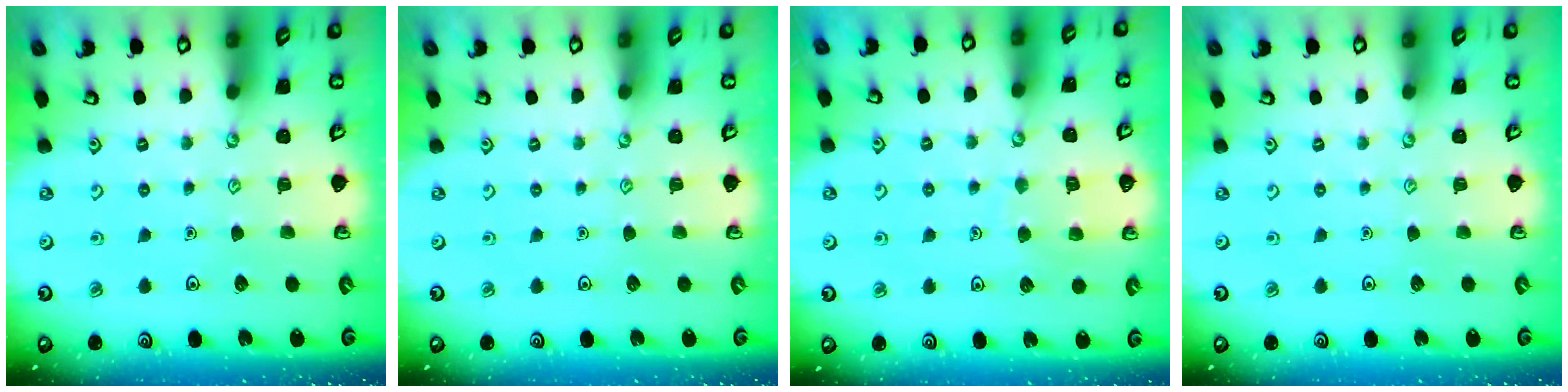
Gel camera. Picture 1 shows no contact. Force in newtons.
{"total": 0.0}
{"total": 7.0, "press": 7.0, "slide": 0.5}
{"total": 0.0}